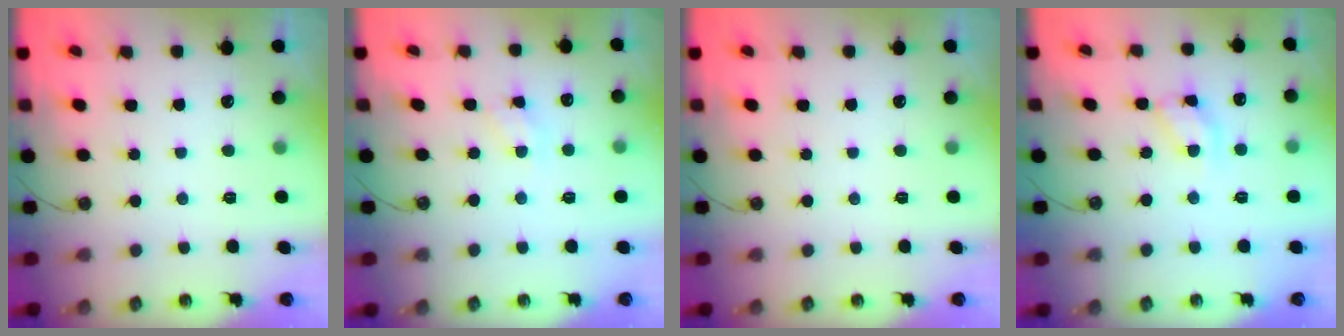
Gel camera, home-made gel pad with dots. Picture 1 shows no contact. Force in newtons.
{"total": 3.3, "press": 3.2, "slide": 0.4}
{"total": 0.0}
{"total": 11.6, "press": 11.6, "slide": 0.7}